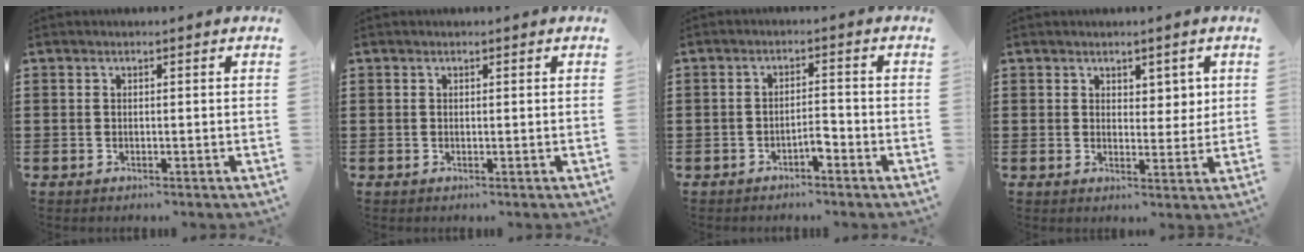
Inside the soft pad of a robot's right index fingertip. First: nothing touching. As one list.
[{"total": 0.0}, {"total": 2.5, "force": [-1.8, 0.6, 1.6], "torque": [-0.032, 0.005, -0.036]}, {"total": 2.9, "force": [1.9, 2.0, 1.0], "torque": [-0.010, 0.004, 0.031]}]